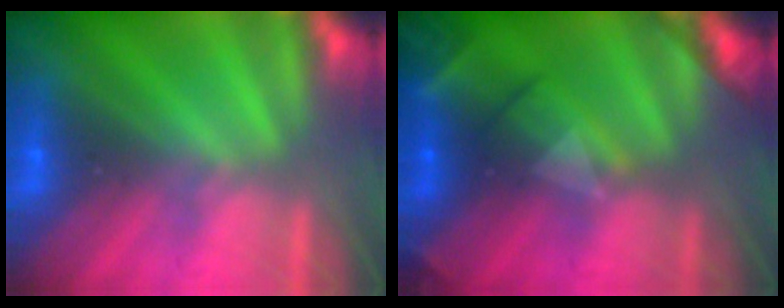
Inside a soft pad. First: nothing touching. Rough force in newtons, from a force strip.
{"total": 2.6}